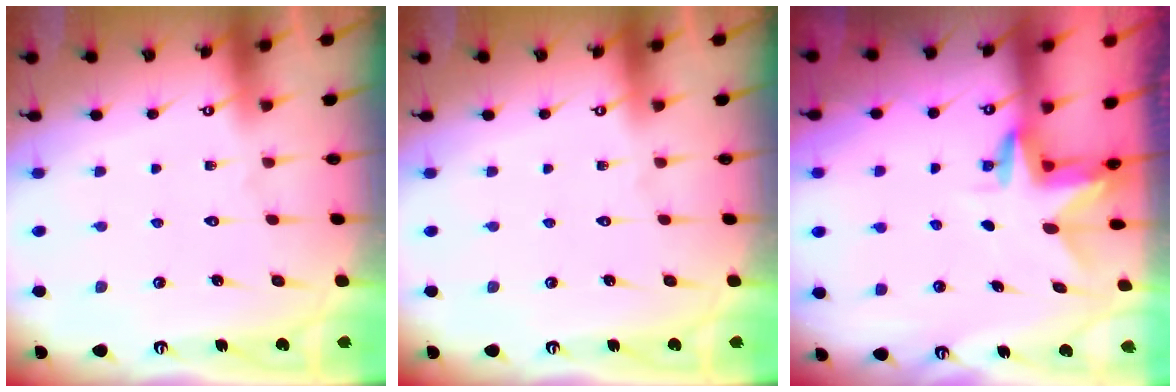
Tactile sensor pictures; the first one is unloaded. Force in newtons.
{"total": 0.0}
{"total": 3.1, "press": 3.1, "slide": 0.2}